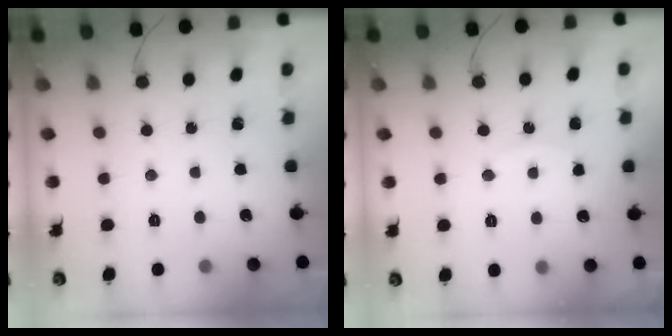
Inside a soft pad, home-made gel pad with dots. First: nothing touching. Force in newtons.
{"total": 6.1, "press": 6.1, "slide": 0.5}